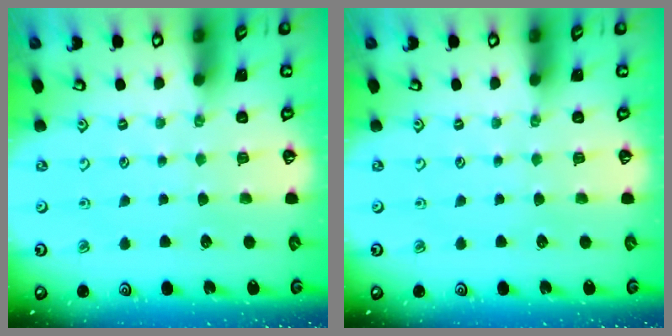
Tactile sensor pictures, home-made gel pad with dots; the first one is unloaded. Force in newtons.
{"total": 0.0}